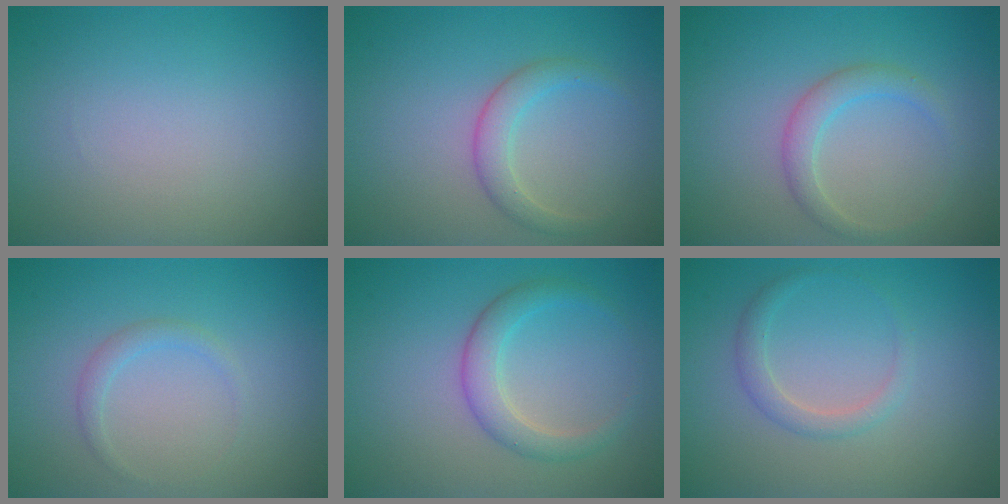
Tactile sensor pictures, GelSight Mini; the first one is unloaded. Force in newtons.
{"total": 2.3, "press": 2.3, "slide": 0.1}
{"total": 2.2, "press": 2.2, "slide": 0.1}
{"total": 1.1, "press": 1.1, "slide": 0.1}
{"total": 2.7, "press": 2.7, "slide": 0.1}
{"total": 1.7, "press": 1.7, "slide": 0.1}